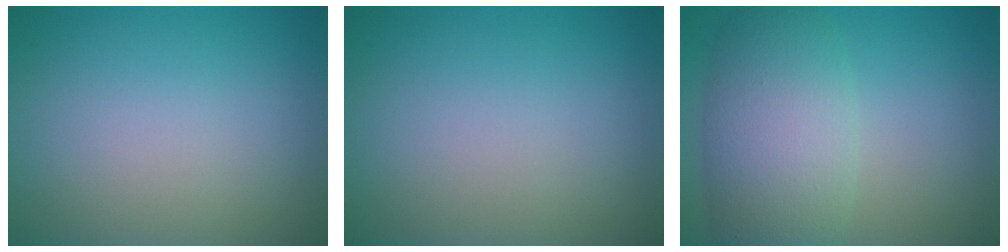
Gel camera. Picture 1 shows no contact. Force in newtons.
{"total": 0.0}
{"total": 6.9, "press": 6.9, "slide": 0.2}